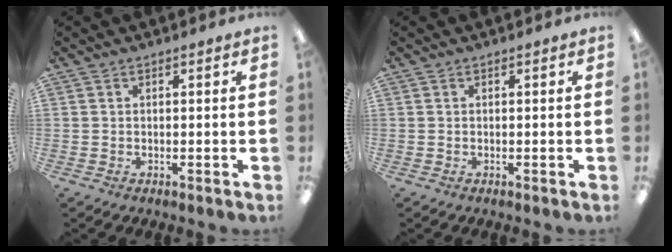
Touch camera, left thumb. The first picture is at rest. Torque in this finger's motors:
{"motor_torque": [0.00, 0.00, -0.05, 0.02, -0.01]}